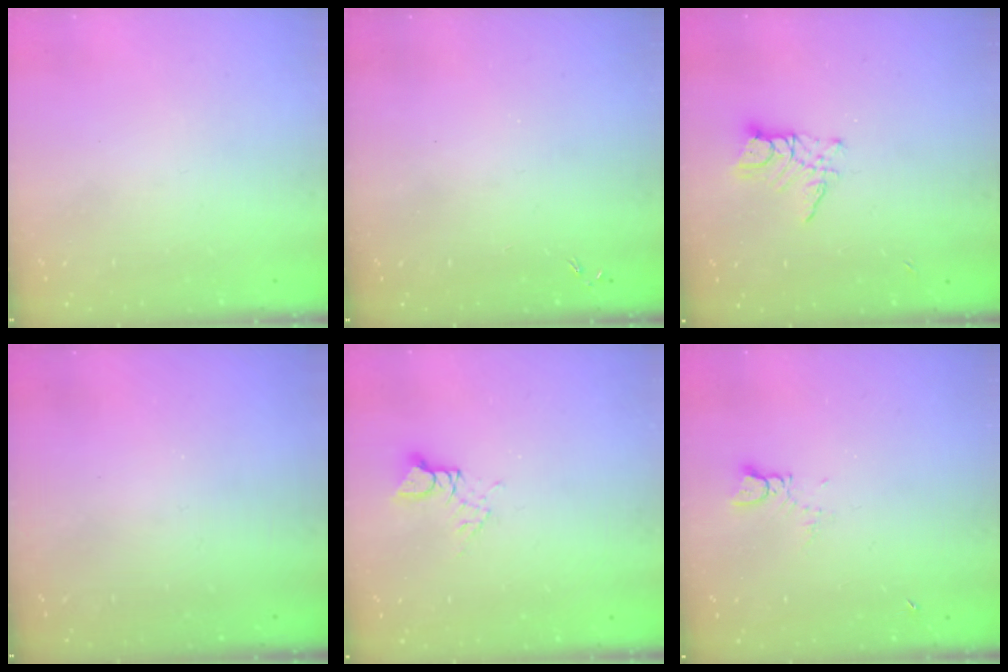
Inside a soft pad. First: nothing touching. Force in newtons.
{"total": 0.0}
{"total": 9.1, "press": 9.0, "slide": 0.8}
{"total": 0.0}
{"total": 3.8, "press": 3.7, "slide": 0.6}
{"total": 1.6, "press": 1.6, "slide": 0.2}